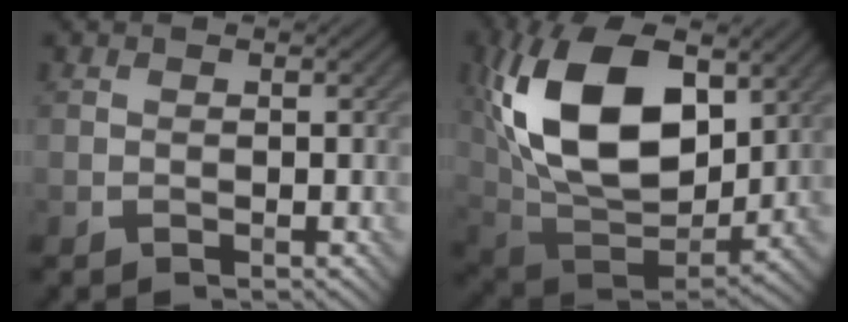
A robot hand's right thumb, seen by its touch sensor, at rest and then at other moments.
{"total": 17.6, "force": [5.4, 10.2, 13.3], "torque": [-0.283, 0.011, 0.101]}